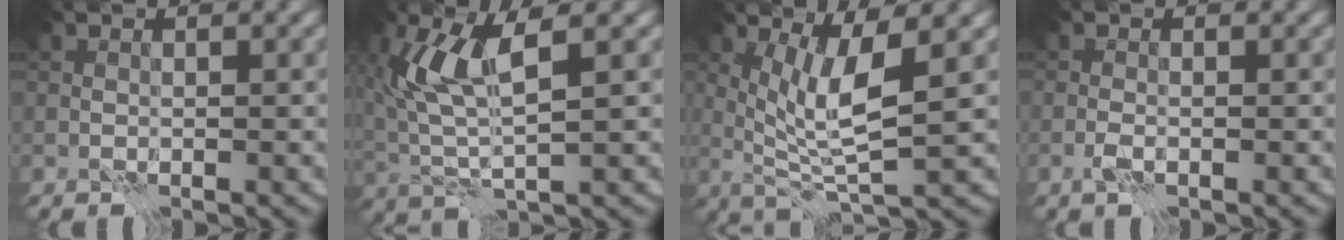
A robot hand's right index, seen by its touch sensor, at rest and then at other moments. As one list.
[{"total": 6.2, "force": [2.7, 1.6, 5.4], "torque": [-0.126, 0.004, 0.051]}, {"total": 5.3, "force": [1.7, 0.6, 5.0], "torque": [-0.090, -0.010, 0.037]}, {"total": 0.9, "force": [-0.6, 0.2, 0.7], "torque": [-0.017, 0.000, -0.015]}]